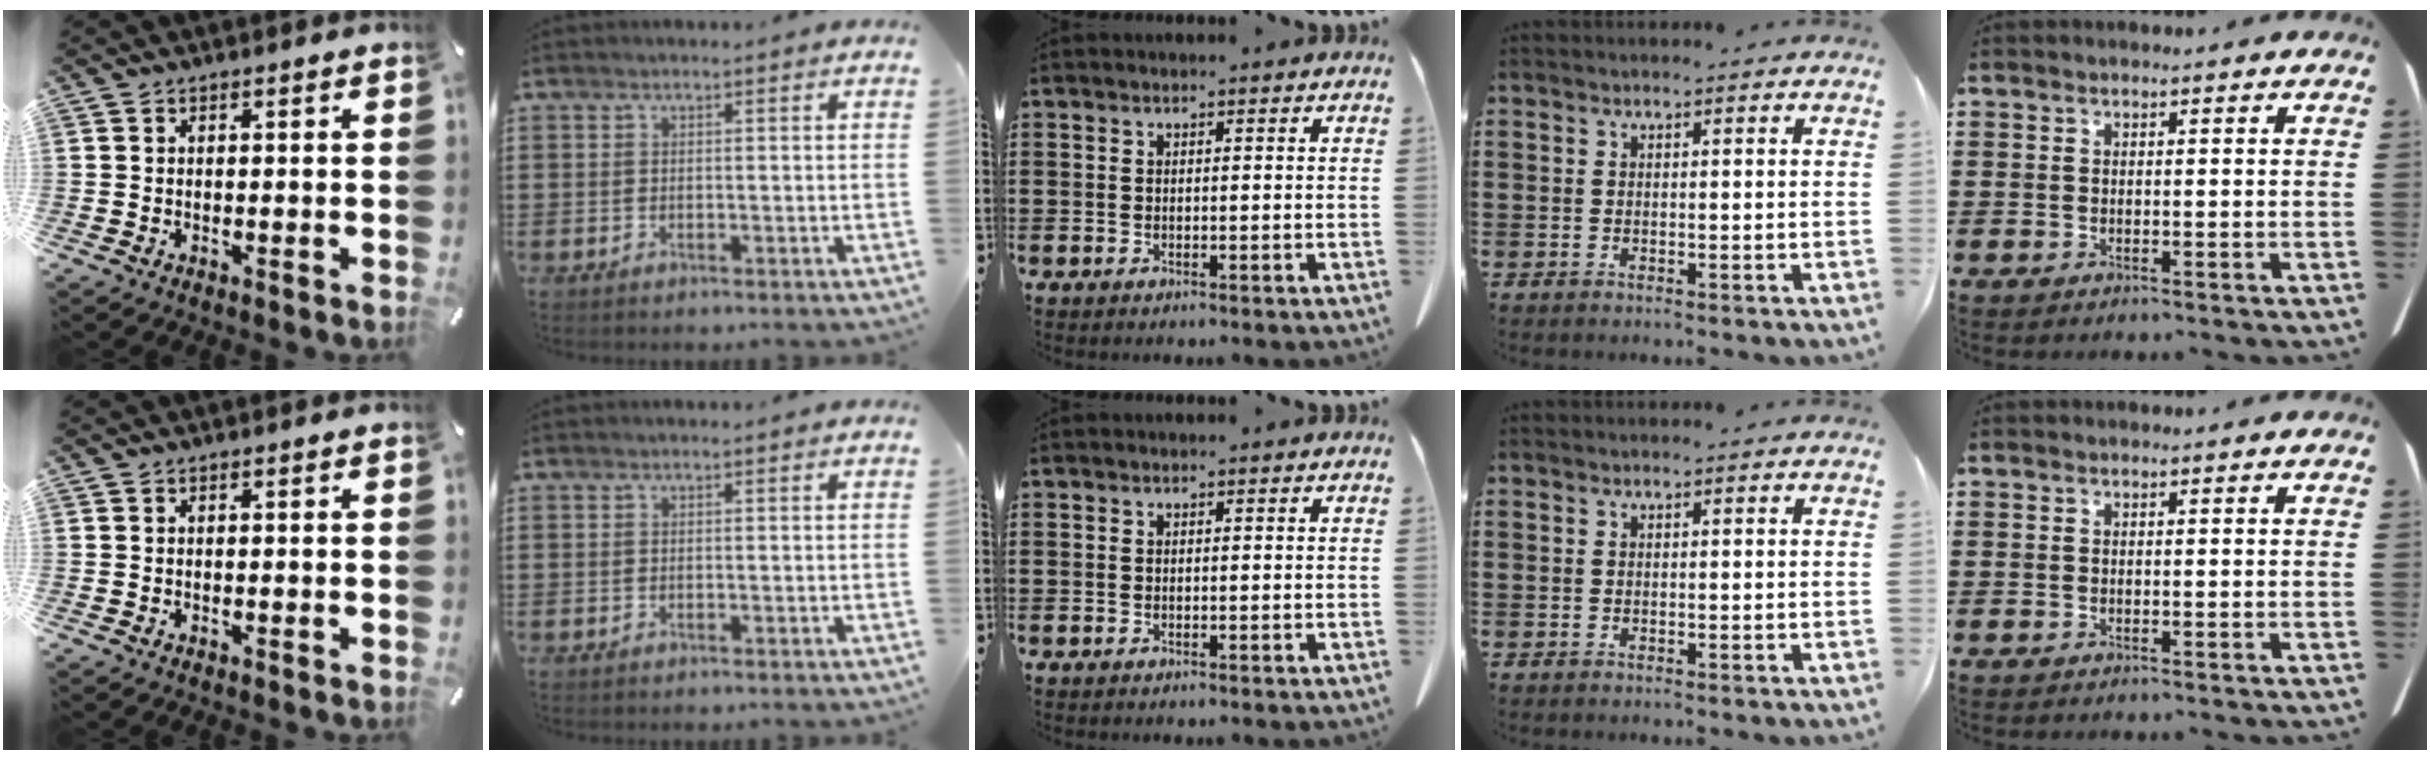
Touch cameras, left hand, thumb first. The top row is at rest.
{}